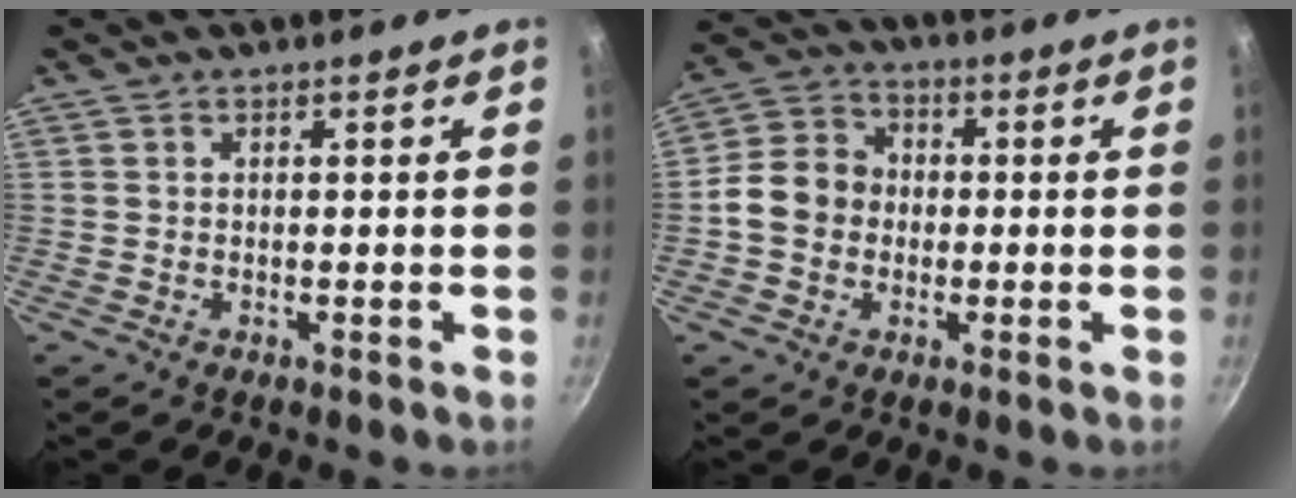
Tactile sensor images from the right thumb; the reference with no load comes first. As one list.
[{"total": 9.0, "force": [-0.8, 7.7, 4.7], "torque": [-0.056, 0.021, -0.033]}]